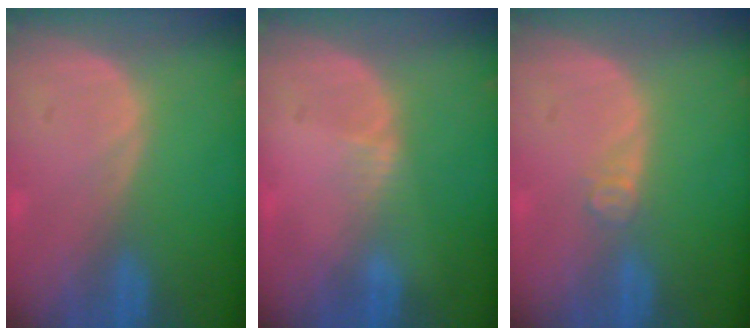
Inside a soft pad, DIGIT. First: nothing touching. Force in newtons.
{"total": 1.3, "press": 1.1, "slide": 0.8}
{"total": 2.0, "press": 1.6, "slide": 1.1}